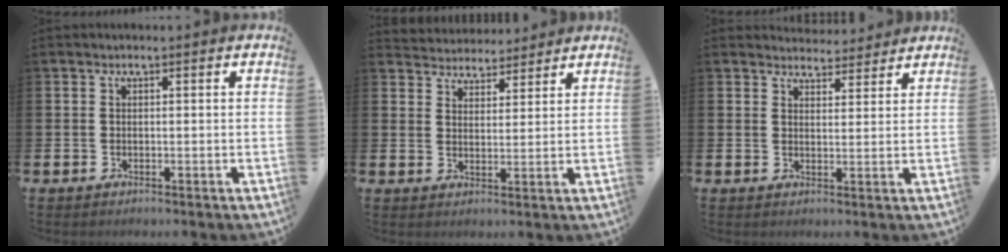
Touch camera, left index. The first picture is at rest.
{"total": 4.1, "force": [4.0, 1.1, -0.6], "torque": [-0.011, -0.020, 0.073]}
{"total": 3.7, "force": [3.6, 0.9, -0.3], "torque": [0.007, -0.020, 0.064]}